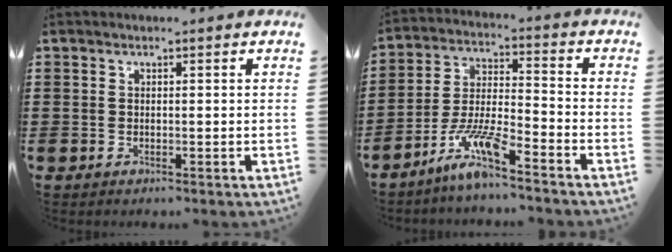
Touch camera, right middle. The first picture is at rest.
{"total": 8.4, "force": [-6.5, 0.6, 5.3], "torque": [-0.119, -0.011, -0.128]}